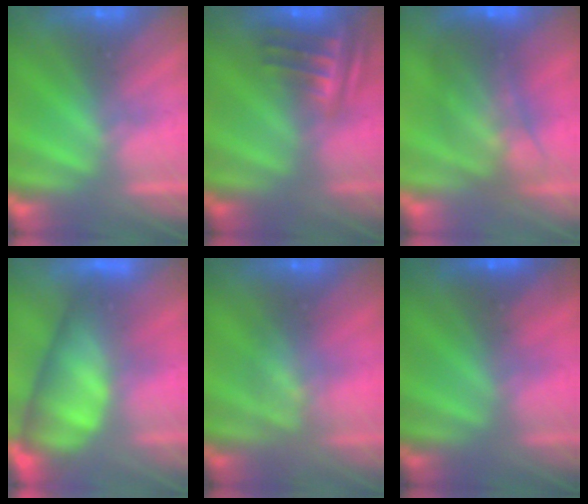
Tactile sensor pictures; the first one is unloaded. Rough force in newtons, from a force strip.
{"total": 8.6}
{"total": 5.8}
{"total": 10.2}
{"total": 2.7}
{"total": 1.6}